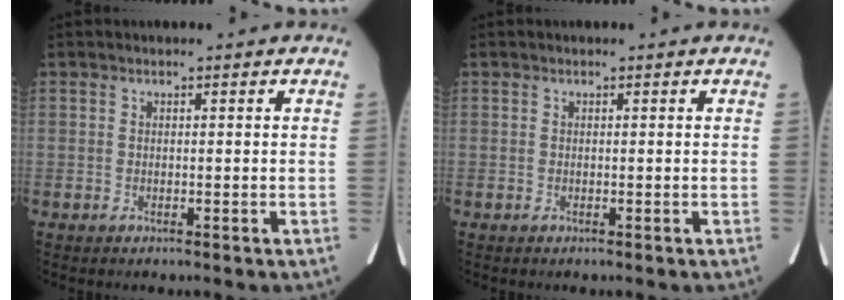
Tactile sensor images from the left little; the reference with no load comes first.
{"total": 0.0}